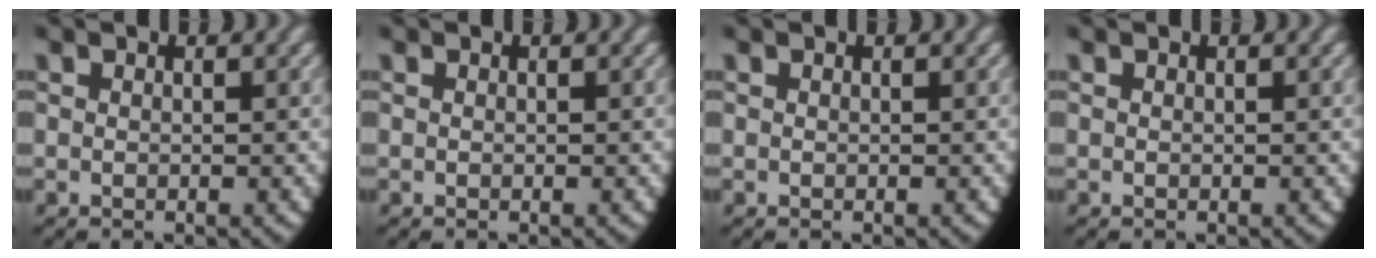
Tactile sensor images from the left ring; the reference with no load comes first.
{"total": 0.0}
{"total": 0.0}
{"total": 0.0}